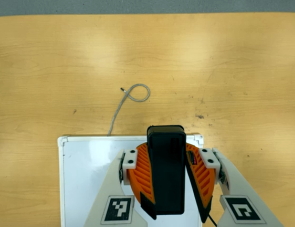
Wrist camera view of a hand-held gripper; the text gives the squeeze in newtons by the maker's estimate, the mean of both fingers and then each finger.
{"total": 10.2, "left": 9.8, "right": 10.6}